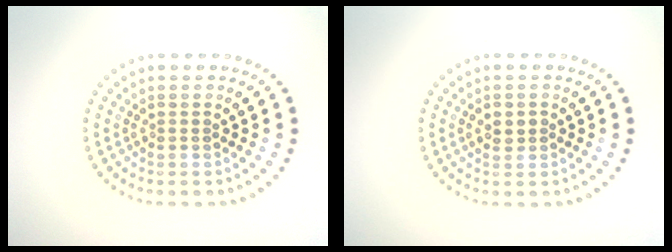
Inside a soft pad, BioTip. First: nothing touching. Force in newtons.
{"total": 1.4, "press": 1.3, "slide": 0.1}